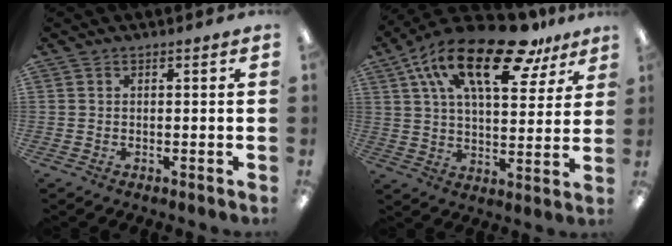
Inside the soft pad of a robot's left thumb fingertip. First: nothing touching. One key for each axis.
{"total": 22.9, "fx": 13.3, "fy": 9.4, "fz": 16.1, "tx": -0.271, "ty": -0.056, "tz": 0.220}